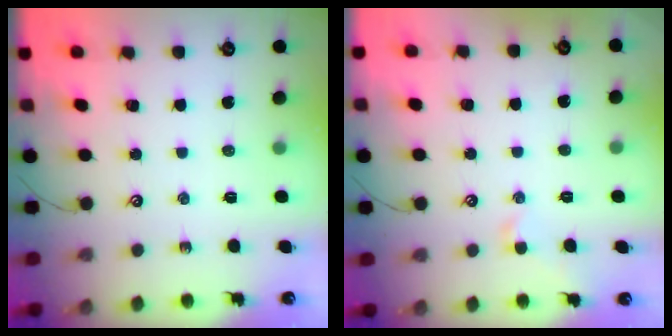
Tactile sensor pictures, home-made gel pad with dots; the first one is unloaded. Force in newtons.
{"total": 0.5, "press": 0.2, "slide": 0.5}